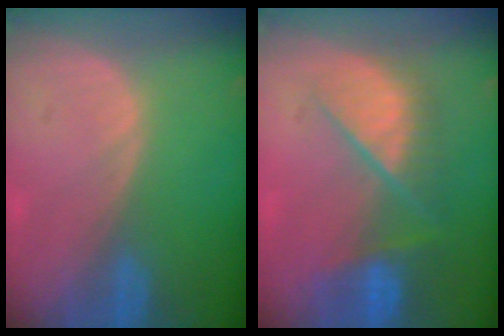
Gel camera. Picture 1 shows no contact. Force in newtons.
{"total": 8.8, "press": 8.0, "slide": 3.8}